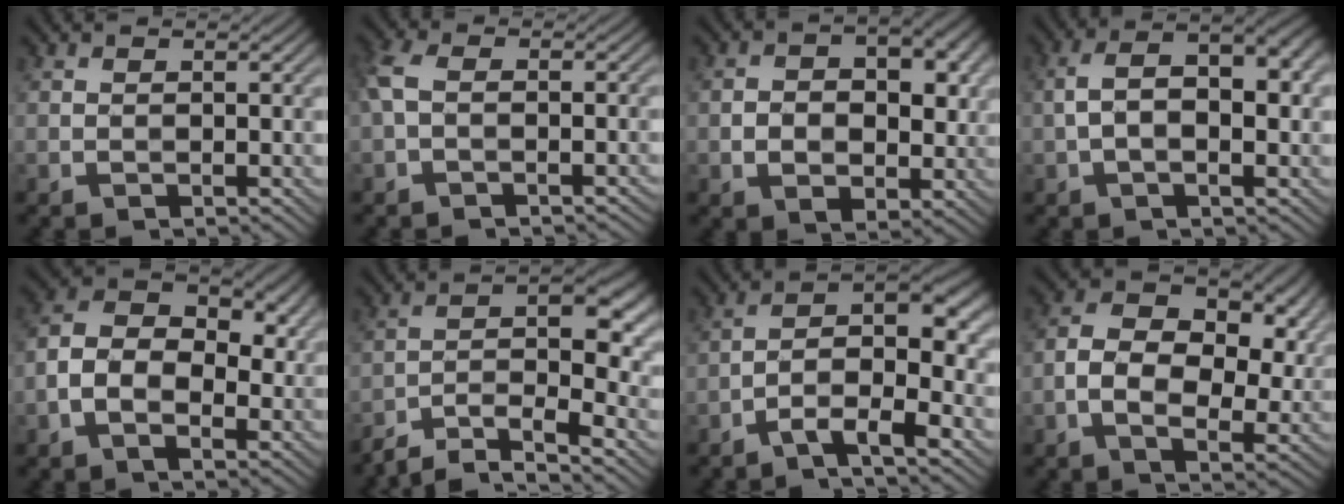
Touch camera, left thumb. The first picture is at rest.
{"total": 3.7, "force": [-0.8, 1.9, 3.0], "torque": [-0.078, 0.009, -0.025]}
{"total": 8.6, "force": [0.8, 5.6, 6.5], "torque": [-0.103, -0.011, 0.014]}
{"total": 8.7, "force": [0.9, 4.2, 7.5], "torque": [-0.140, 0.013, 0.008]}
{"total": 8.7, "force": [-0.7, 6.0, 6.2], "torque": [-0.121, 0.004, -0.025]}
{"total": 8.9, "force": [-5.4, 2.8, 6.5], "torque": [-0.096, -0.002, -0.105]}
{"total": 7.5, "force": [-3.8, 2.1, 6.1], "torque": [-0.096, 0.010, -0.077]}
{"total": 12.1, "force": [1.0, 8.3, 8.8], "torque": [-0.162, -0.009, 0.018]}